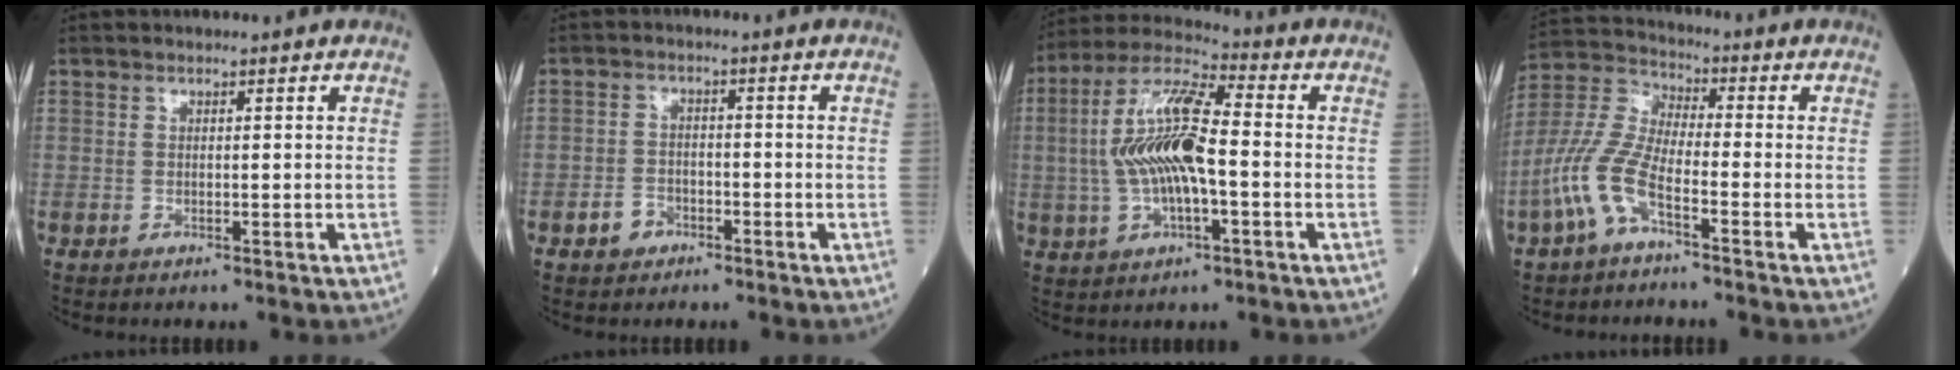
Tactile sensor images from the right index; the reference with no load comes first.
{"total": 3.1, "force": [-1.9, 2.3, 1.1], "torque": [-0.019, 0.007, -0.032]}
{"total": 13.3, "force": [-0.8, 3.6, 12.8], "torque": [-0.268, 0.017, -0.015]}
{"total": 9.2, "force": [-4.5, 2.6, 7.5], "torque": [-0.188, 0.006, -0.098]}